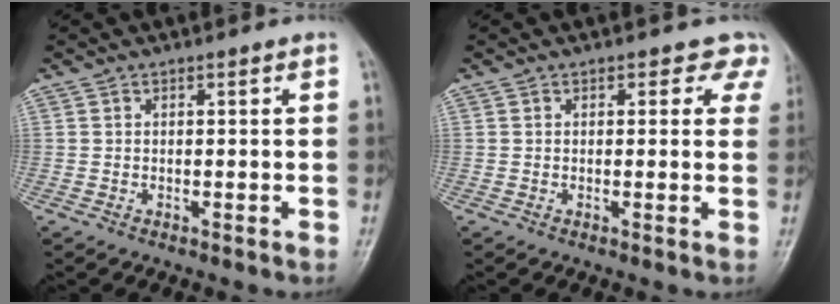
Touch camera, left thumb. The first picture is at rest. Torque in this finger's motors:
{"motor_torque": [0.06, 0.12, -0.03, 0.22, 0.02]}